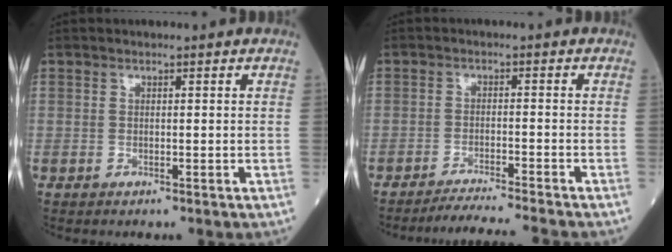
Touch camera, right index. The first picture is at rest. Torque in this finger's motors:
{"motor_torque": [-0.08, -0.28, -0.10, -0.01]}